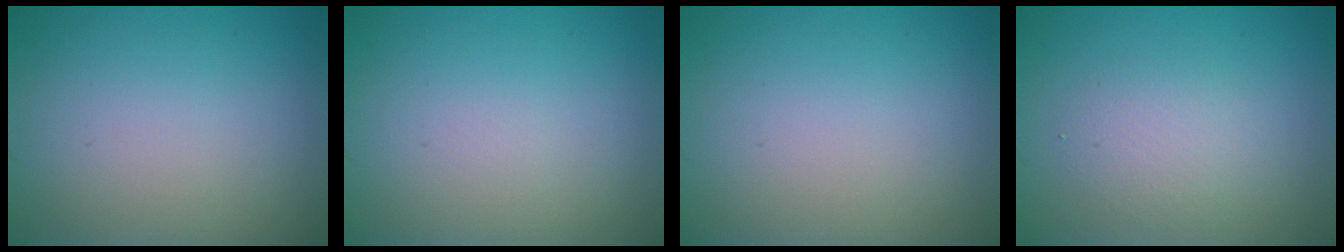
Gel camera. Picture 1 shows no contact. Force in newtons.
{"total": 0.0}
{"total": 0.0}
{"total": 2.2, "press": 2.2, "slide": 0.2}